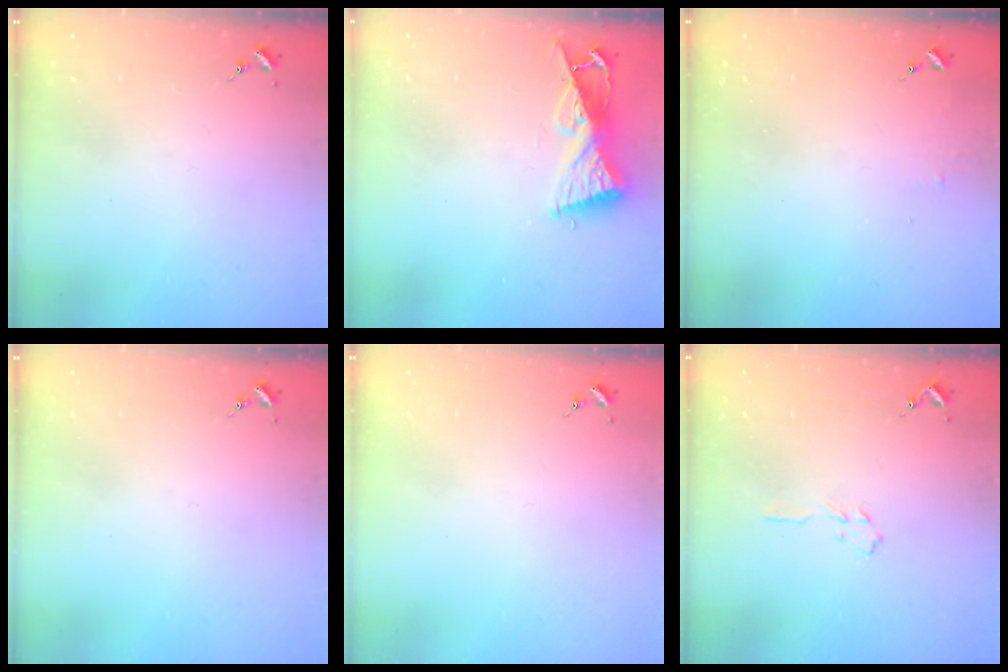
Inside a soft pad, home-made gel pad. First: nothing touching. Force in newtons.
{"total": 8.9, "press": 8.9, "slide": 0.3}
{"total": 3.2, "press": 3.2, "slide": 0.3}
{"total": 0.0}
{"total": 0.0}
{"total": 3.2, "press": 3.1, "slide": 0.4}